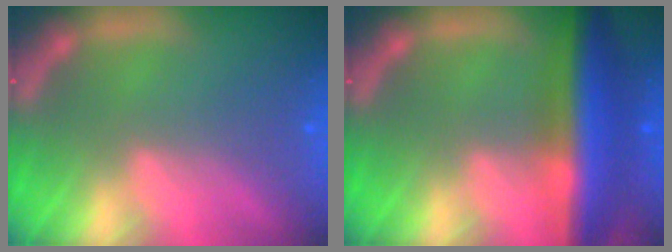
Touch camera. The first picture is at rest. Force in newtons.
{"total": 9.0}